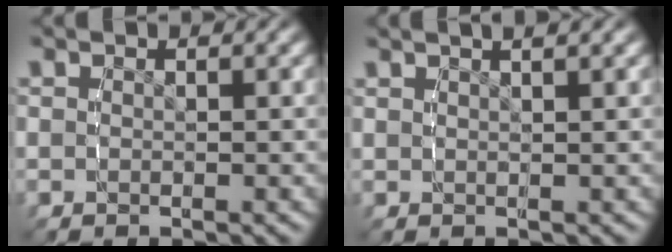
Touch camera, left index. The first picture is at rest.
{"total": 2.5, "force": [2.0, 0.0, 1.5], "torque": [-0.013, 0.008, 0.036]}